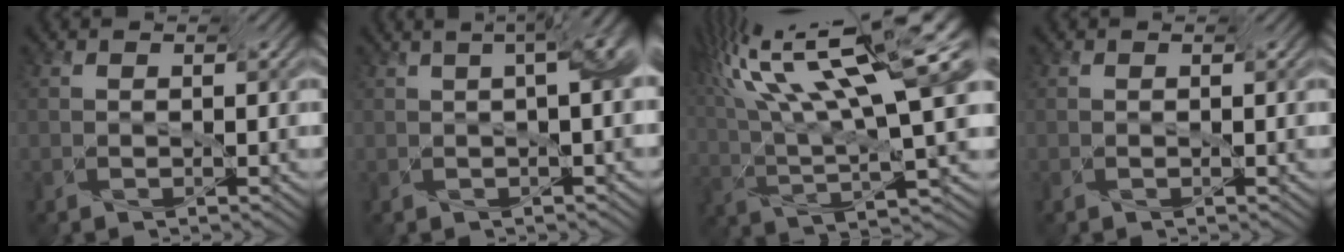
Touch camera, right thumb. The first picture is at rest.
{"total": 8.4, "force": [1.7, 3.1, 7.7], "torque": [-0.063, 0.050, 0.010]}
{"total": 15.6, "force": [6.8, 4.9, 13.2], "torque": [-0.252, 0.028, 0.125]}
{"total": 0.0}